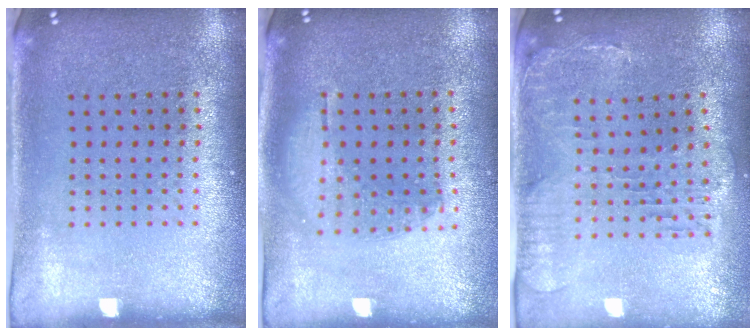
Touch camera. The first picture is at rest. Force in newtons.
{"total": 1.1, "press": 1.0, "slide": 0.4}
{"total": 0.7, "press": 0.6, "slide": 0.2}